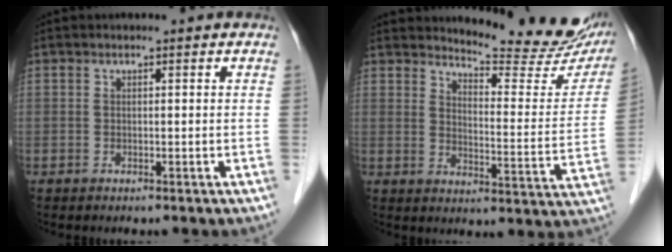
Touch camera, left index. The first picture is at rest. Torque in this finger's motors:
{"motor_torque": [0.25, -0.26, 0.30, 0.02]}